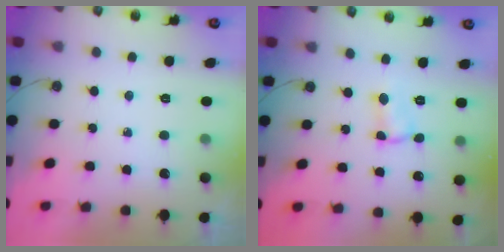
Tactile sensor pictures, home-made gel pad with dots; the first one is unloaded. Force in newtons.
{"total": 1.5, "press": 1.4, "slide": 0.4}